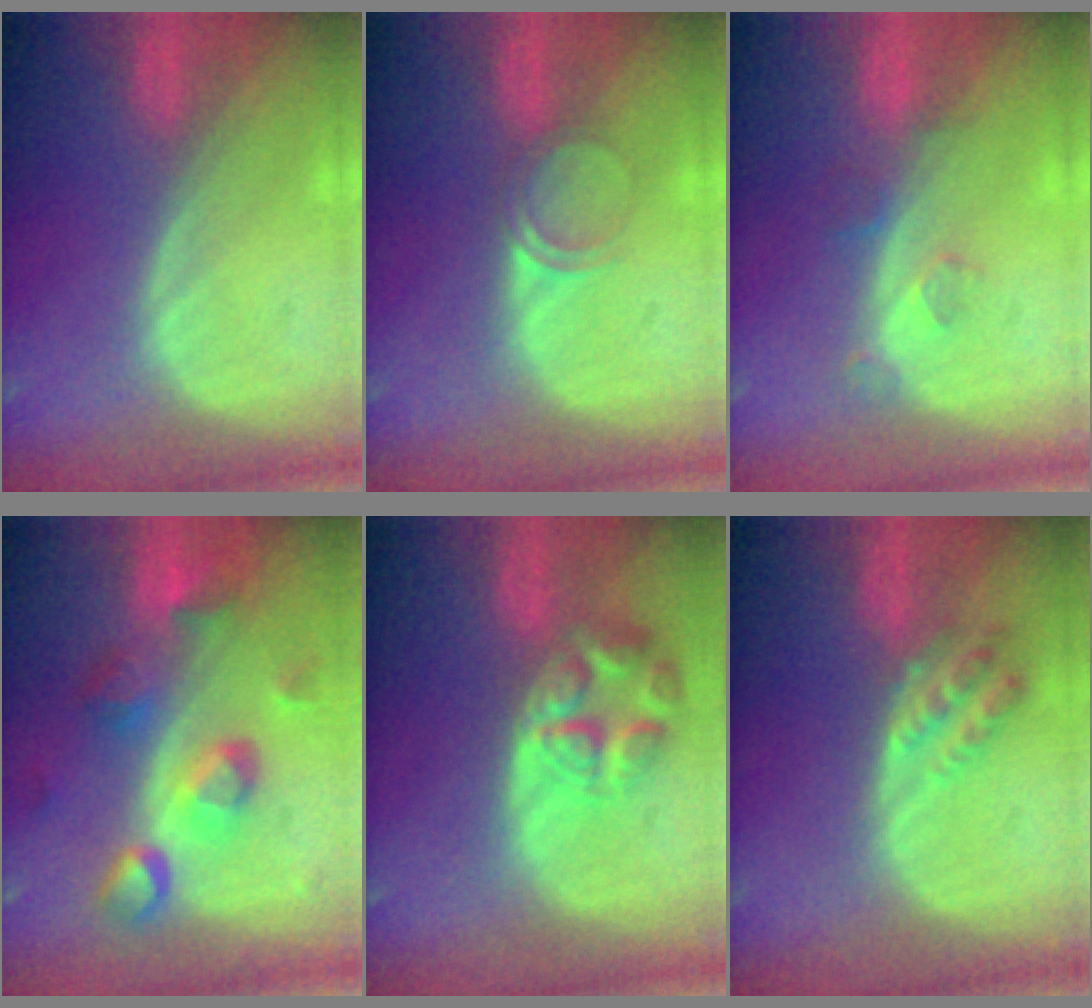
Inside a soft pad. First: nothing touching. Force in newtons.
{"total": 2.5, "press": 2.1, "slide": 1.2}
{"total": 3.2, "press": 2.6, "slide": 1.8}
{"total": 9.4, "press": 8.3, "slide": 4.4}
{"total": 7.8, "press": 7.0, "slide": 3.6}
{"total": 4.6, "press": 4.0, "slide": 2.3}